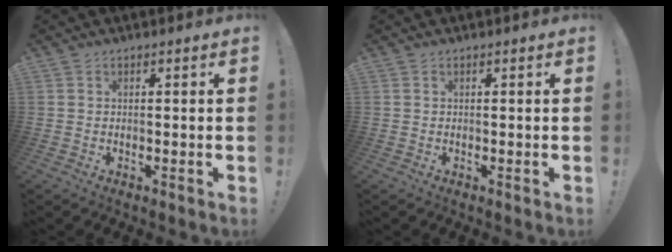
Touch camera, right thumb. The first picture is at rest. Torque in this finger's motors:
{"motor_torque": [-0.02, -0.02, -0.17, 0.14, 0.01]}